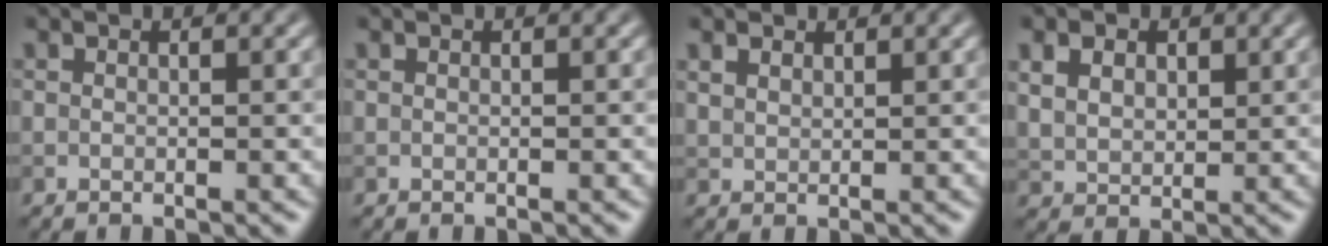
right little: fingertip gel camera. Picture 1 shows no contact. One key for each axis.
{"total": 0.0}
{"total": 1.5, "fx": 1.2, "fy": 0.8, "fz": 0.5, "tx": -0.015, "ty": 0.003, "tz": 0.026}
{"total": 3.3, "fx": 1.5, "fy": 2.3, "fz": 1.9, "tx": -0.040, "ty": 0.004, "tz": 0.022}